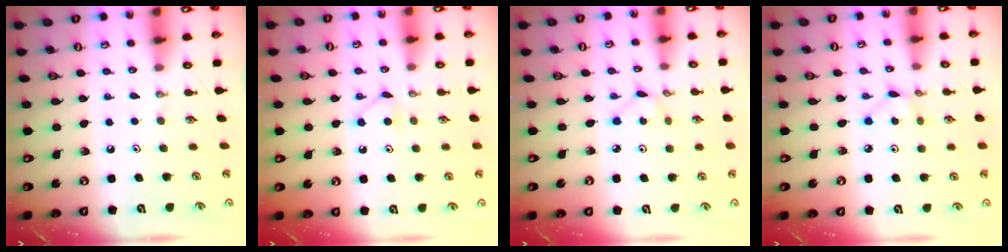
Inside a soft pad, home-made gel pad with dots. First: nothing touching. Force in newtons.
{"total": 5.1, "press": 5.0, "slide": 0.8}
{"total": 1.7, "press": 1.6, "slide": 0.2}
{"total": 2.3, "press": 2.3, "slide": 0.0}